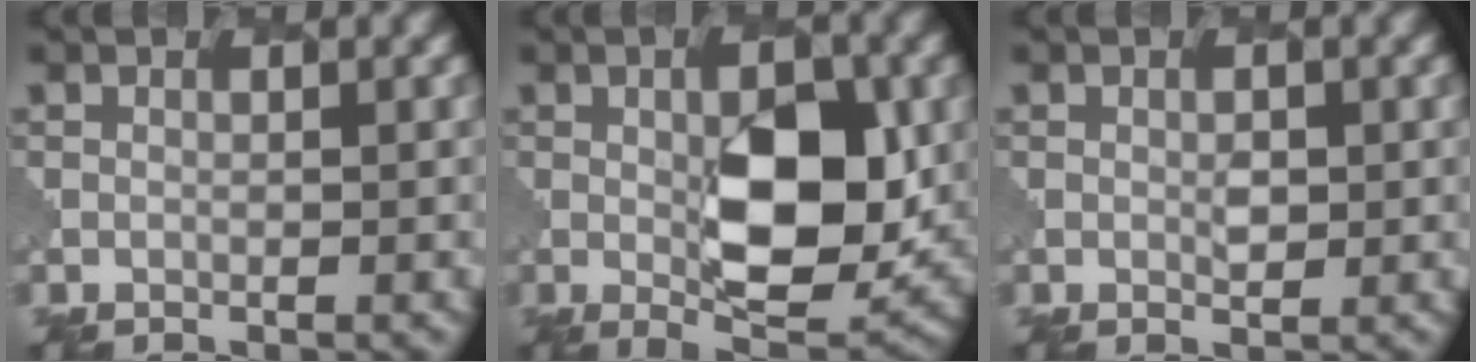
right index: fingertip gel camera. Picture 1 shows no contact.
{"total": 8.2, "force": [0.1, 3.3, 7.5], "torque": [-0.109, -0.006, 0.008]}
{"total": 1.0, "force": [0.3, 0.6, 0.8], "torque": [-0.010, -0.003, 0.008]}